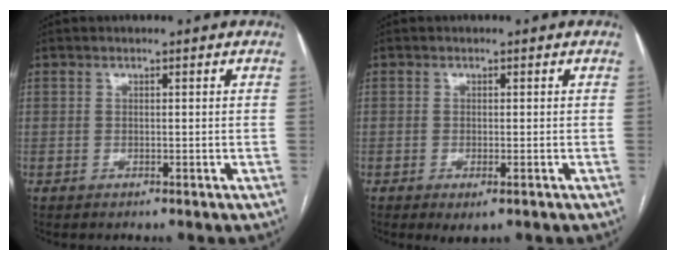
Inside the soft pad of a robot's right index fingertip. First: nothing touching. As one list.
[{"total": 2.1, "force": [-1.0, 0.6, 1.8], "torque": [-0.025, -0.004, -0.011]}]